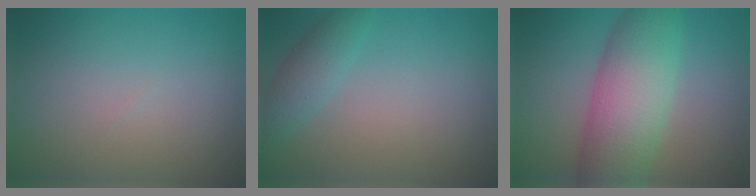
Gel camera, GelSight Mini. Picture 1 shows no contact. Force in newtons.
{"total": 2.6, "press": 2.6, "slide": 0.1}
{"total": 9.0, "press": 9.0, "slide": 0.1}